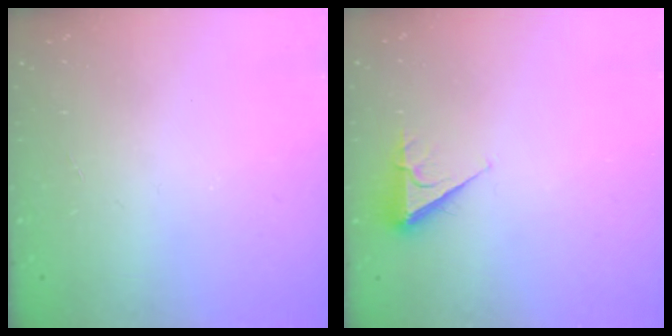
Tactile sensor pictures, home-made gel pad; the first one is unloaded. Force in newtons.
{"total": 4.4, "press": 4.3, "slide": 0.8}